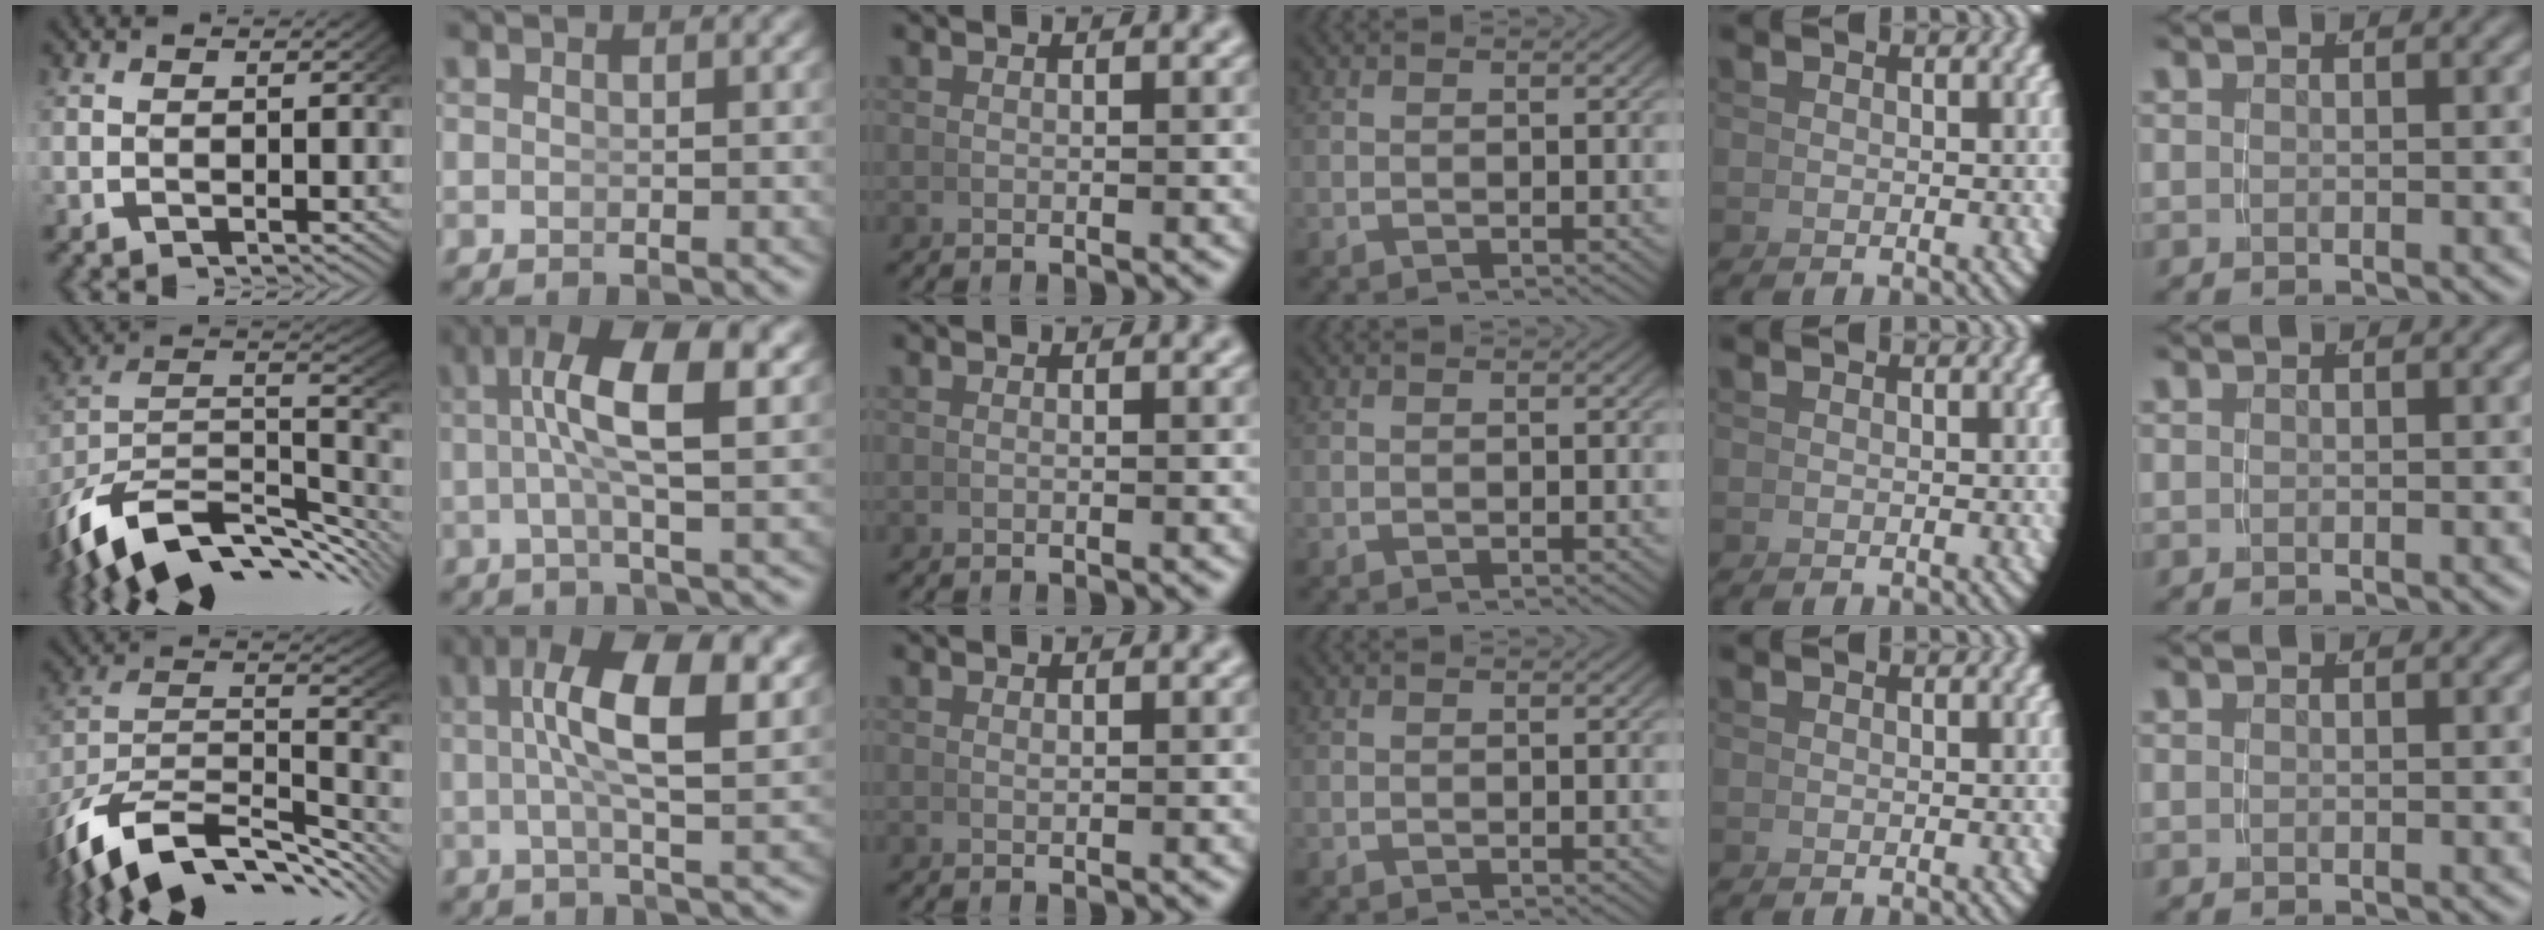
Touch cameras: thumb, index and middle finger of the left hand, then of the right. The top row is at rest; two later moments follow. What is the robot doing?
{"motion": "lift_and_place", "object": "cup"}